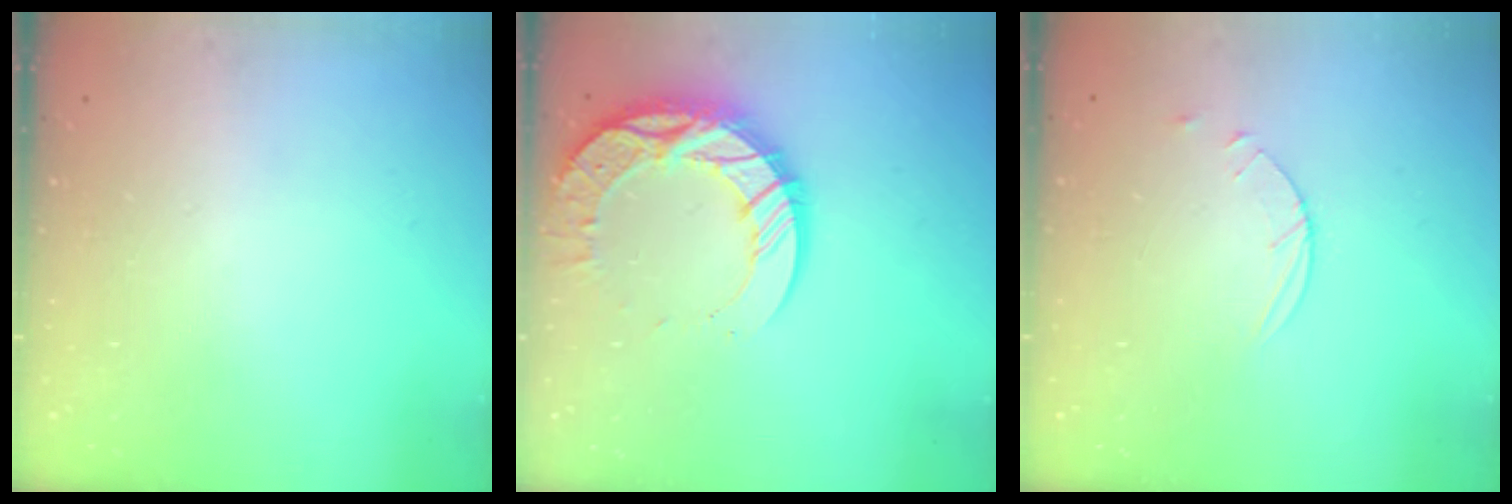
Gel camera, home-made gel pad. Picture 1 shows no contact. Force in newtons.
{"total": 14.6, "press": 14.5, "slide": 1.1}
{"total": 3.5, "press": 3.5, "slide": 0.4}